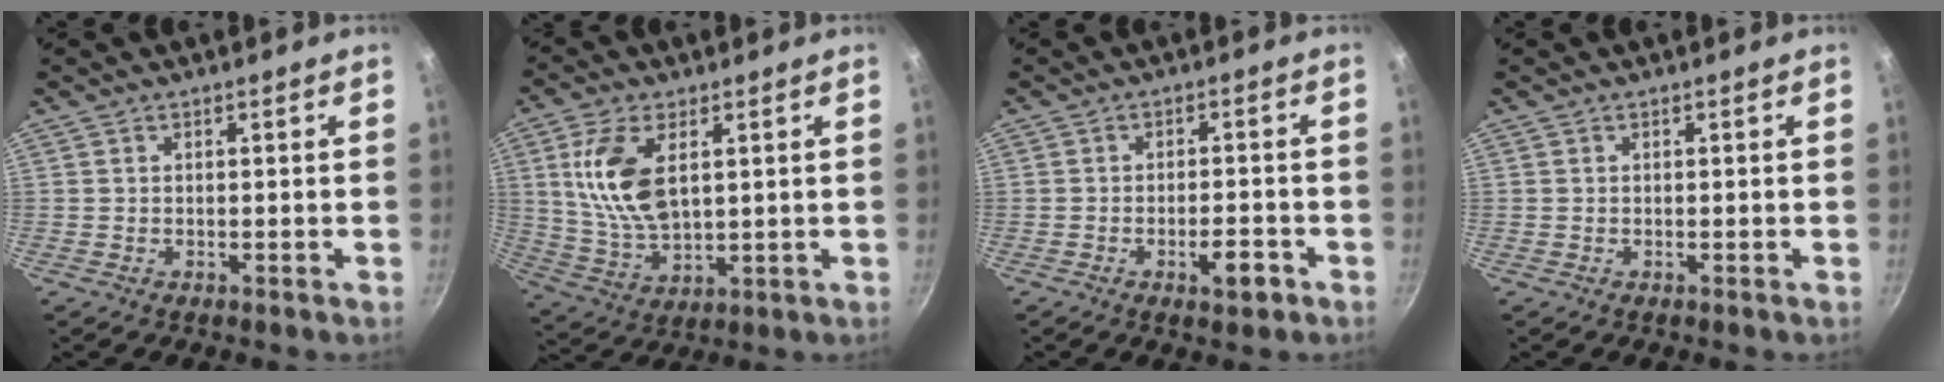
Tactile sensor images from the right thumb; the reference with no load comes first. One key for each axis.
{"total": 13.0, "fx": 3.4, "fy": 6.9, "fz": 10.5, "tx": -0.199, "ty": -0.019, "tz": 0.075}
{"total": 4.7, "fx": -2.3, "fy": 1.8, "fz": 3.7, "tx": -0.043, "ty": 0.015, "tz": -0.033}
{"total": 0.0}